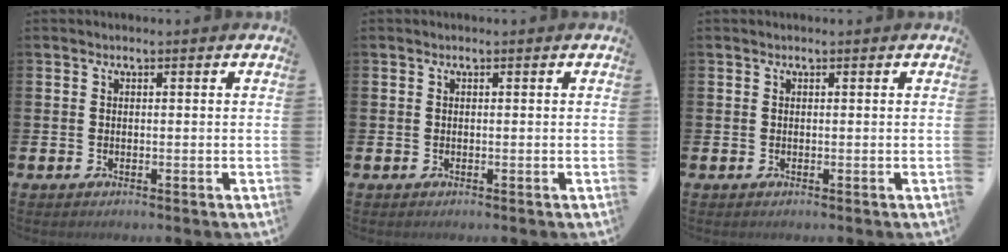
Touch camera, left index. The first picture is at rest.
{"total": 0.0}
{"total": 0.0}